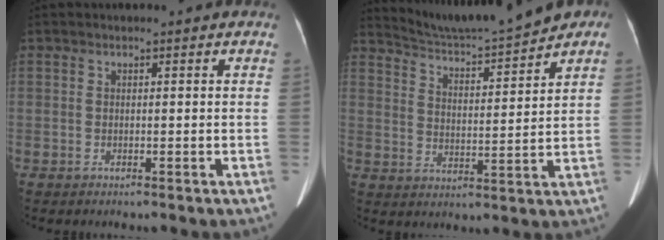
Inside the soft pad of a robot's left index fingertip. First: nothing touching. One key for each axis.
{"total": 11.0, "fx": 10.5, "fy": 0.0, "fz": 3.2, "tx": -0.061, "ty": 0.011, "tz": 0.171}